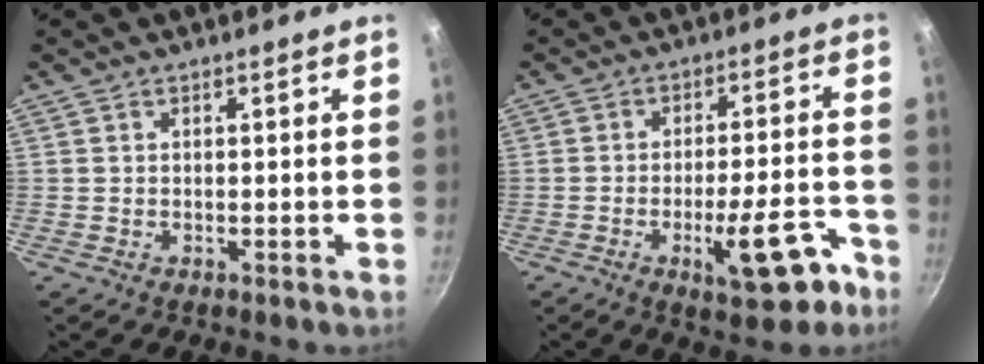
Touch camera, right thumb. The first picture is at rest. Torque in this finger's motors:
{"motor_torque": [-0.09, 0.01, 0.47, -0.21, -0.06]}